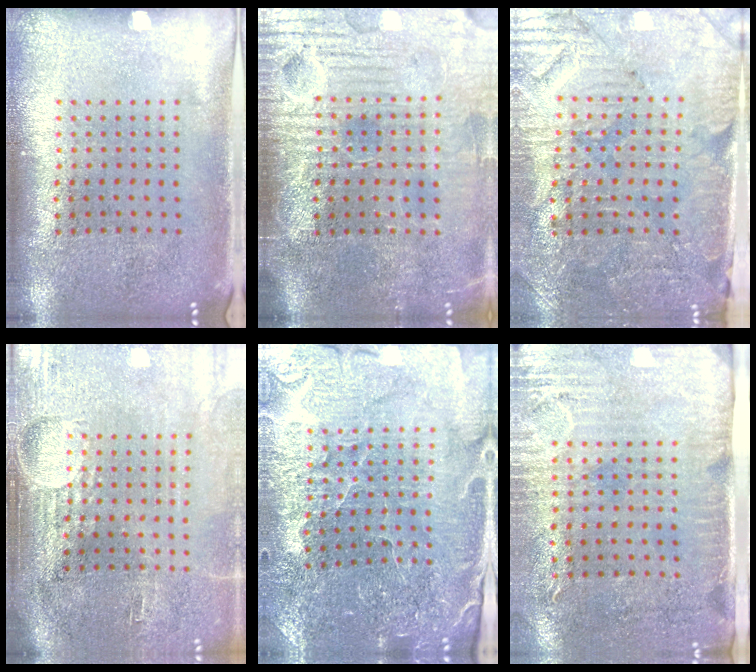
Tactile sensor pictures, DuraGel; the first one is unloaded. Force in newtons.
{"total": 4.4, "press": 4.0, "slide": 2.0}
{"total": 3.7, "press": 3.5, "slide": 1.3}
{"total": 4.5, "press": 3.8, "slide": 2.5}
{"total": 3.3, "press": 3.3, "slide": 0.2}
{"total": 3.0, "press": 2.5, "slide": 1.7}